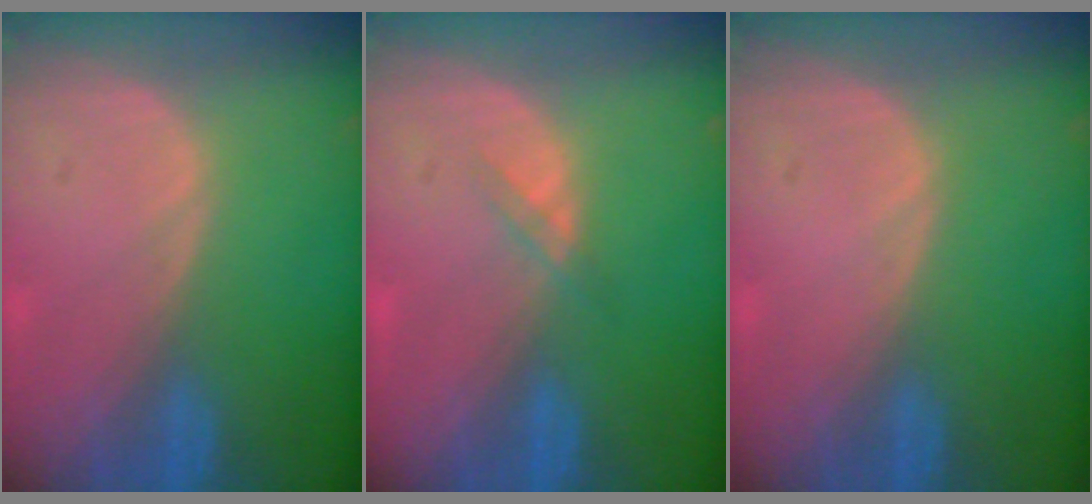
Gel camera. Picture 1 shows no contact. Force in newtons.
{"total": 1.3, "press": 1.3, "slide": 0.2}
{"total": 0.0}